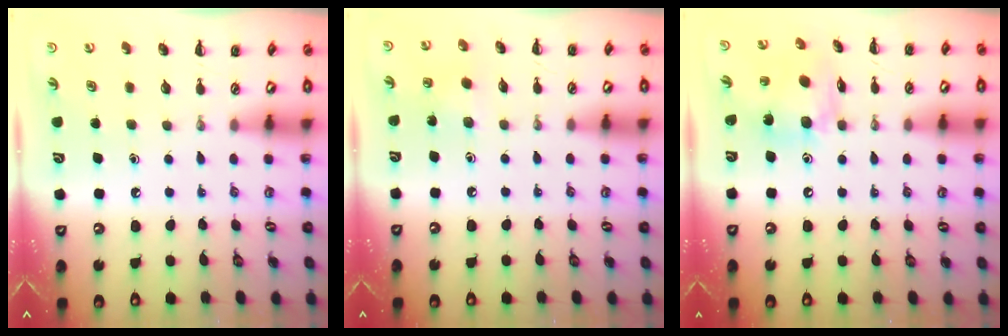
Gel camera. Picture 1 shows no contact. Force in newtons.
{"total": 3.7, "press": 3.5, "slide": 1.2}
{"total": 11.4, "press": 11.3, "slide": 0.9}